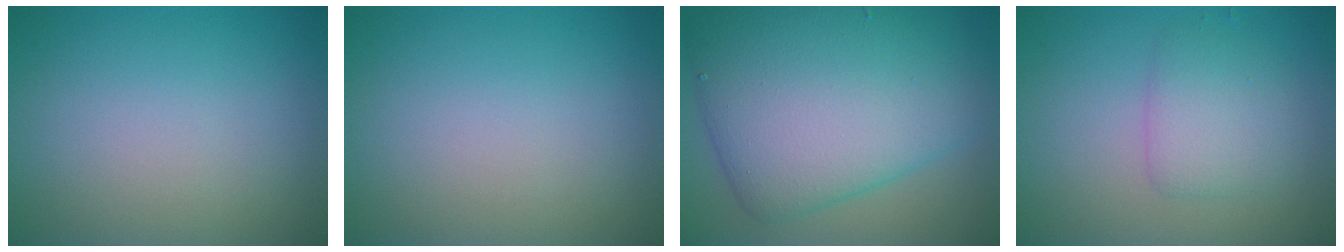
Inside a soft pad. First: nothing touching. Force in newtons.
{"total": 0.0}
{"total": 11.1, "press": 11.1, "slide": 0.2}
{"total": 2.9, "press": 2.9, "slide": 0.0}